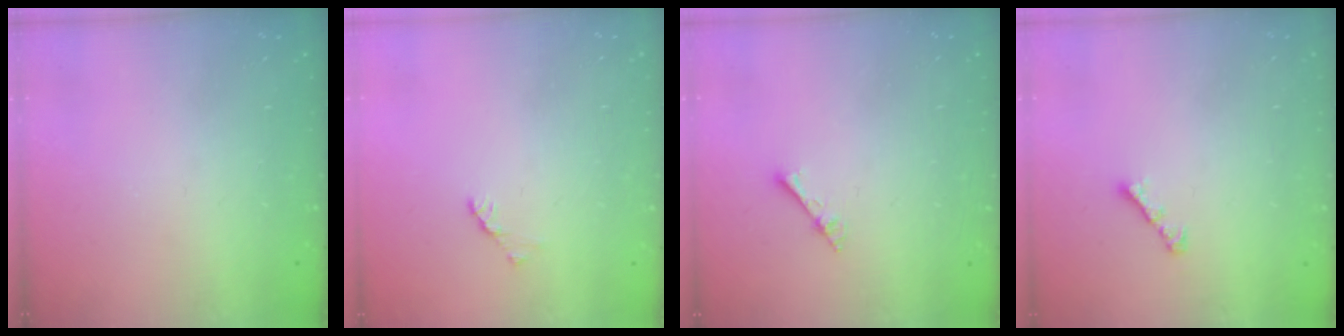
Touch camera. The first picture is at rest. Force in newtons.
{"total": 1.7, "press": 1.6, "slide": 0.4}
{"total": 4.9, "press": 4.9, "slide": 0.6}
{"total": 3.0, "press": 2.9, "slide": 0.7}